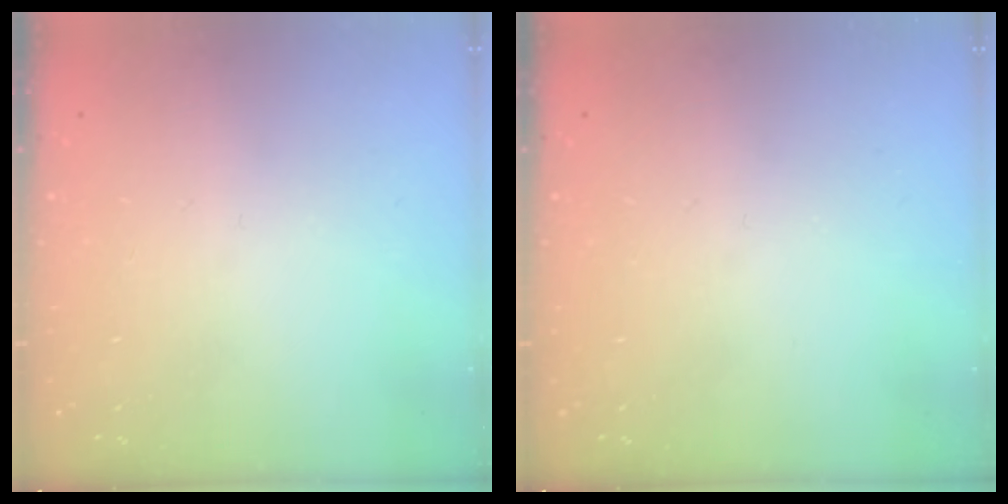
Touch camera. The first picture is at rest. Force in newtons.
{"total": 0.0}